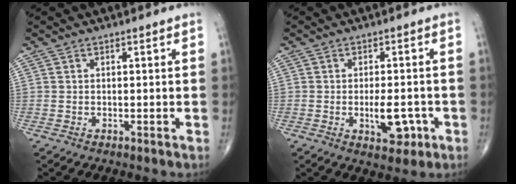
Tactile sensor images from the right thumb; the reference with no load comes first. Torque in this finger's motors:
{"motor_torque": [2.56, 2.44, 0.57, -0.75, 0.32]}